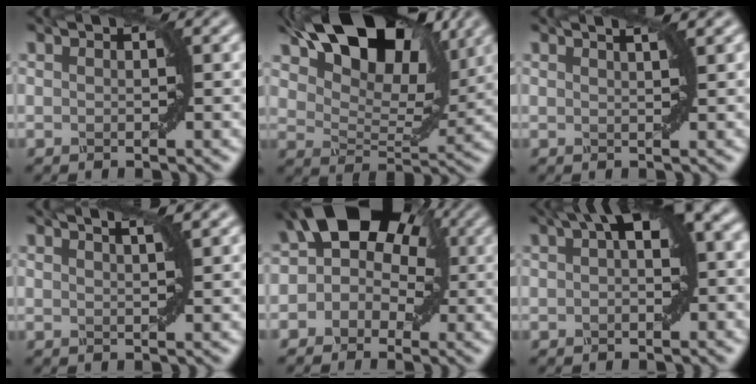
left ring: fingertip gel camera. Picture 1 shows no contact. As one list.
[{"total": 13.5, "force": [7.8, 6.5, 8.8], "torque": [-0.138, 0.020, 0.127]}, {"total": 2.3, "force": [1.5, 0.8, 1.6], "torque": [0.005, 0.009, -0.003]}, {"total": 2.8, "force": [1.9, 0.9, 1.8], "torque": [0.001, 0.014, 0.001]}, {"total": 10.2, "force": [2.4, 7.6, 6.4], "torque": [-0.046, 0.052, 0.001]}, {"total": 6.9, "force": [2.2, 2.7, 6.0], "torque": [-0.082, 0.025, 0.033]}]